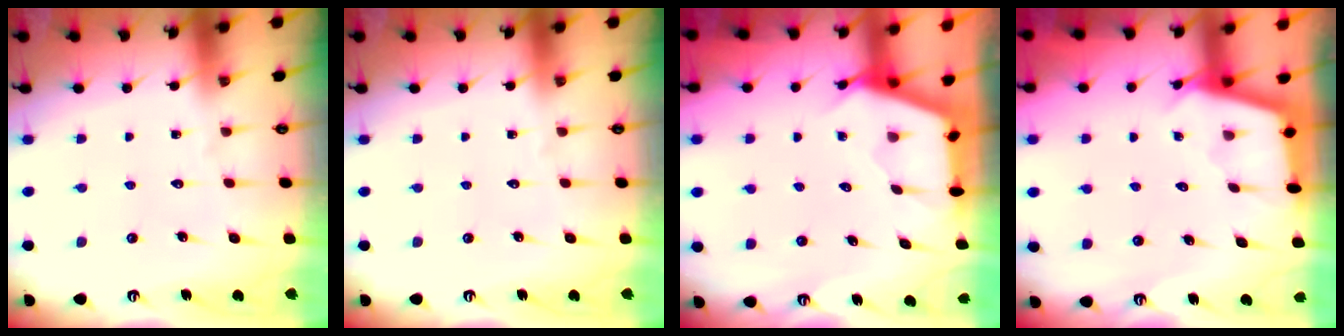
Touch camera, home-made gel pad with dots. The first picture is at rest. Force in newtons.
{"total": 0.0}
{"total": 2.6, "press": 2.6, "slide": 0.3}
{"total": 2.9, "press": 2.9, "slide": 0.3}